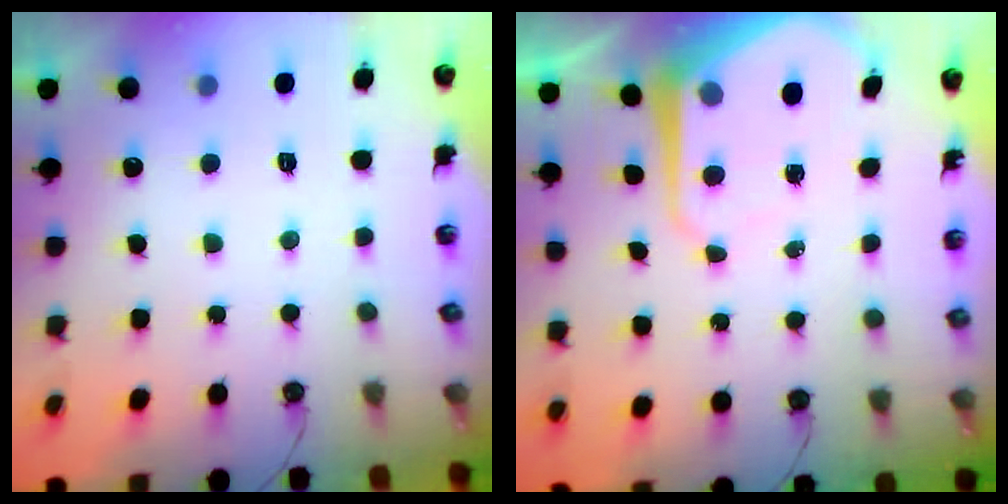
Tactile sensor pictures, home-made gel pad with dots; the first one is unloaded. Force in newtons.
{"total": 8.0, "press": 7.9, "slide": 0.6}